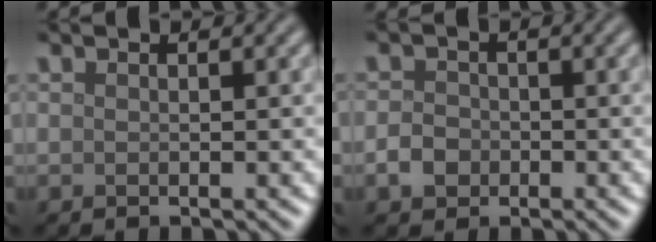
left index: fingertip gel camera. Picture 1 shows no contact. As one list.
[{"total": 2.0, "force": [-0.7, 1.7, 0.9], "torque": [-0.013, 0.000, -0.020]}]